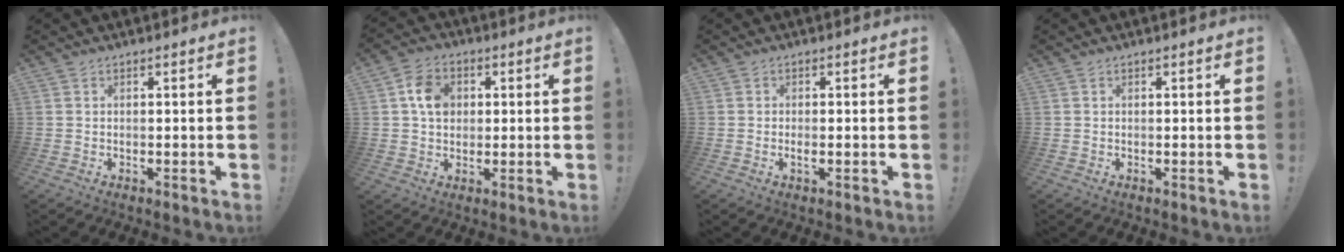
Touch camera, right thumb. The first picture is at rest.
{"total": 8.5, "force": [1.8, 6.8, 4.9], "torque": [-0.071, 0.011, 0.036]}
{"total": 1.3, "force": [-0.2, 0.0, 1.3], "torque": [-0.014, -0.006, -0.005]}
{"total": 0.0}